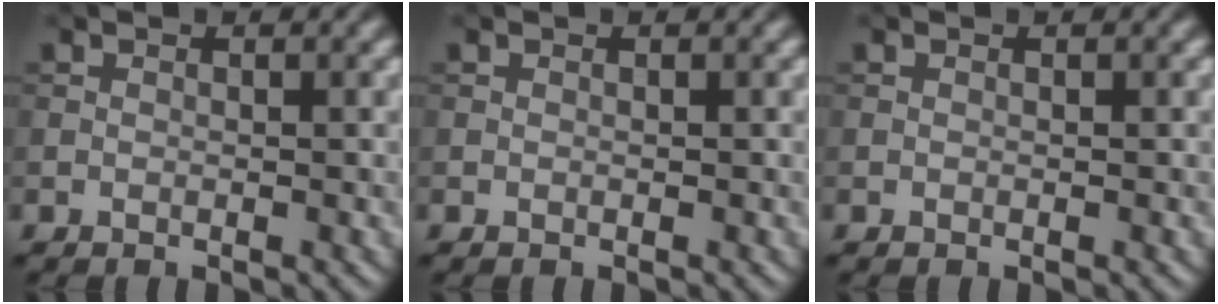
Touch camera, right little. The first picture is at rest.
{"total": 0.0}
{"total": 0.0}